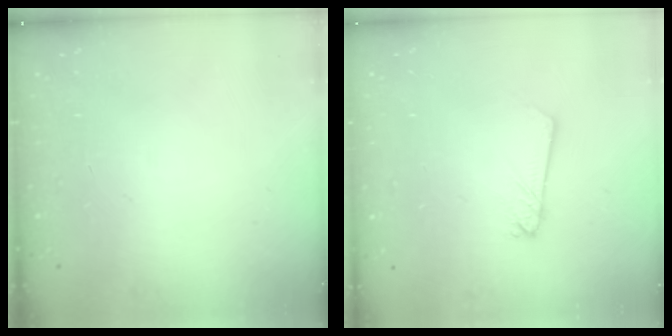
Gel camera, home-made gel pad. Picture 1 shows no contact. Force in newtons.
{"total": 2.2, "press": 2.2, "slide": 0.1}